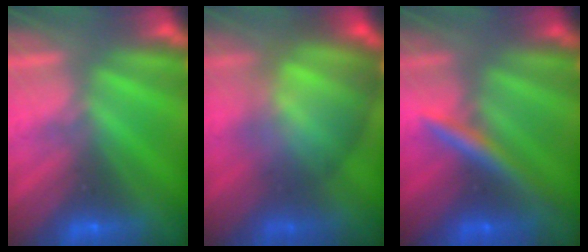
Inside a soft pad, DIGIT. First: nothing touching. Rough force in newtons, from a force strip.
{"total": 7.7}
{"total": 2.4}